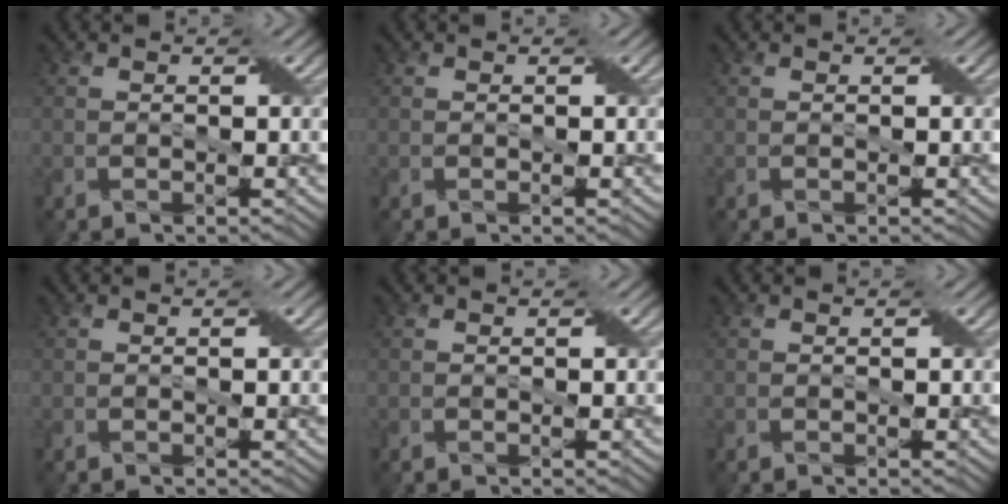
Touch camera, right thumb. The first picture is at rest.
{"total": 0.0}
{"total": 0.0}
{"total": 0.0}
{"total": 0.0}
{"total": 0.0}